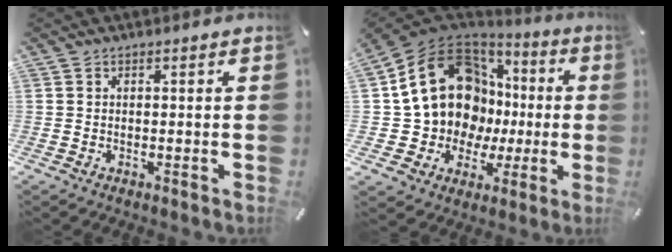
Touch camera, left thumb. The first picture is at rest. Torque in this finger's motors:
{"motor_torque": [2.50, 2.51, 1.64, -1.12, 0.29]}